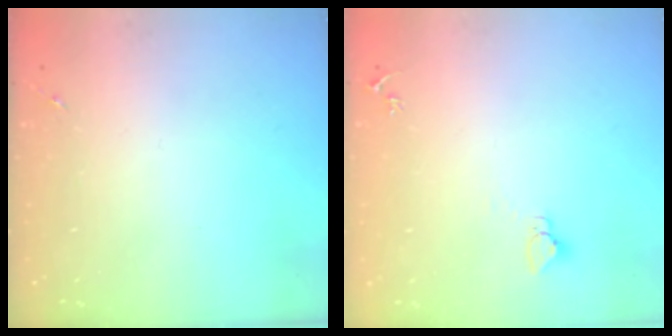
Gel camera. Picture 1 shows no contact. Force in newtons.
{"total": 2.9, "press": 2.9, "slide": 0.1}